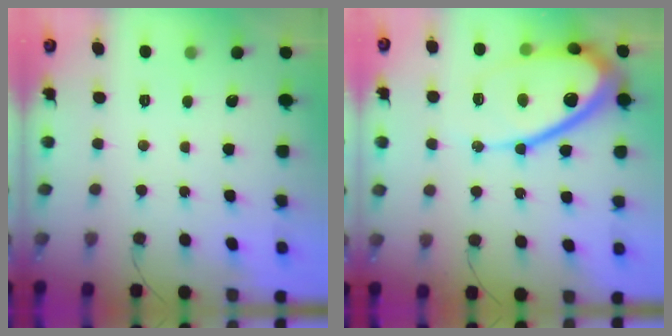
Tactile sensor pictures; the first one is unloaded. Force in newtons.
{"total": 18.3, "press": 18.2, "slide": 1.5}